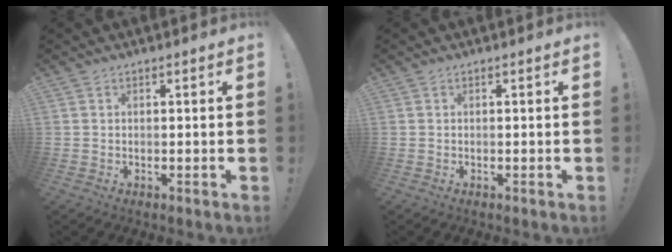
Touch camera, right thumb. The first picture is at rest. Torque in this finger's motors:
{"motor_torque": [0.00, 0.00, 0.00, 0.01, 0.01]}